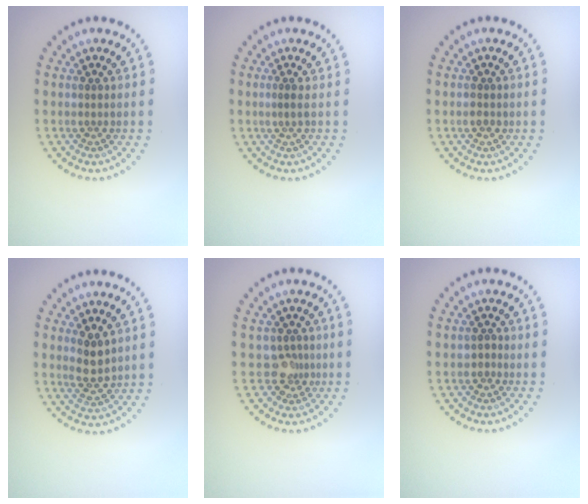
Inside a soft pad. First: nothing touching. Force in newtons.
{"total": 0.6, "press": 0.2, "slide": 0.5}
{"total": 1.0, "press": 1.0, "slide": 0.0}
{"total": 2.7, "press": 2.6, "slide": 0.7}
{"total": 2.1, "press": 1.5, "slide": 1.4}
{"total": 0.6, "press": 0.3, "slide": 0.5}